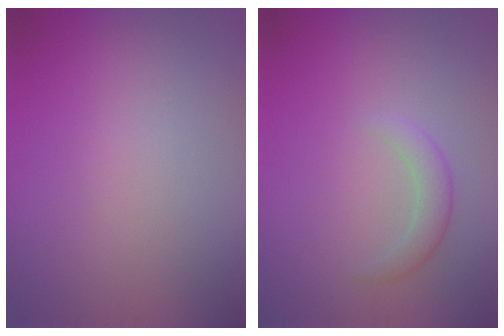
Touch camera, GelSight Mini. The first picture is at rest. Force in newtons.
{"total": 1.7, "press": 1.7, "slide": 0.1}